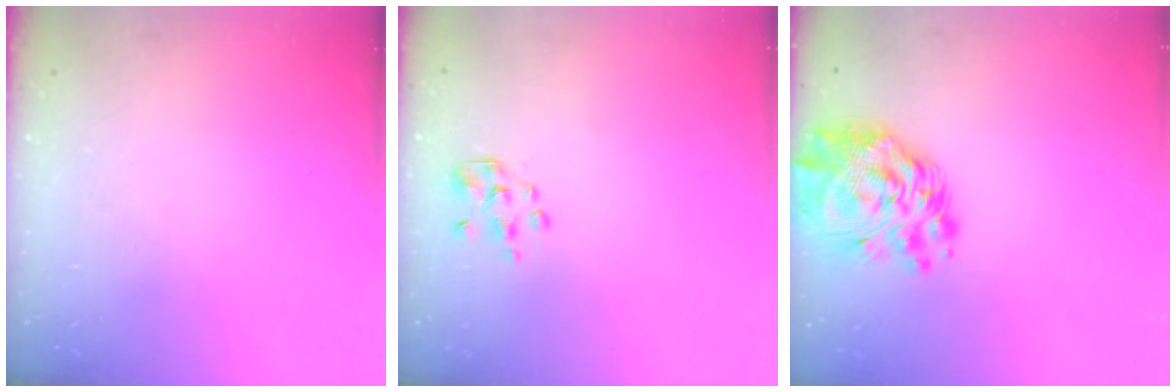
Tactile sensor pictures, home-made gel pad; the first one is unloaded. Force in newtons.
{"total": 2.3, "press": 2.2, "slide": 0.7}
{"total": 13.3, "press": 12.2, "slide": 5.4}